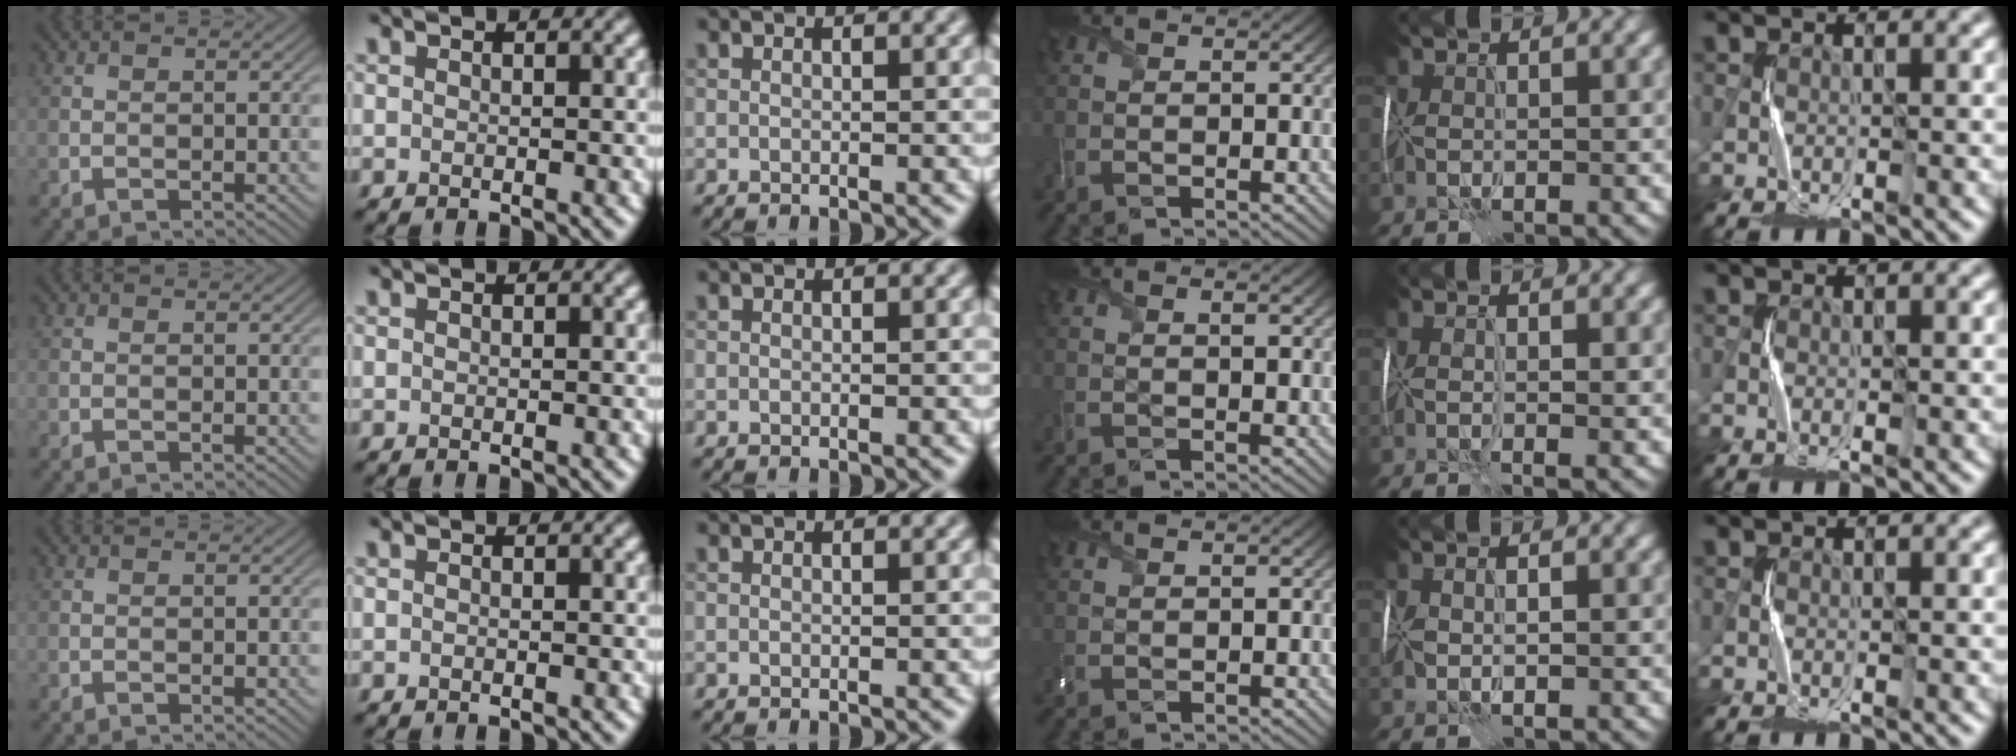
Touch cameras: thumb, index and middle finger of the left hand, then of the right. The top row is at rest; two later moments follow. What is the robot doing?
{"motion": "wrap", "object": "scarf"}